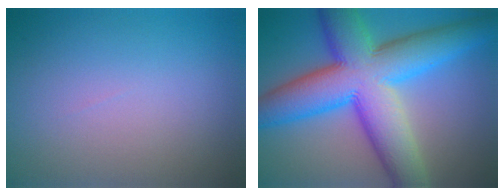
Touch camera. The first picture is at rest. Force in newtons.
{"total": 13.6, "press": 13.6, "slide": 0.1}